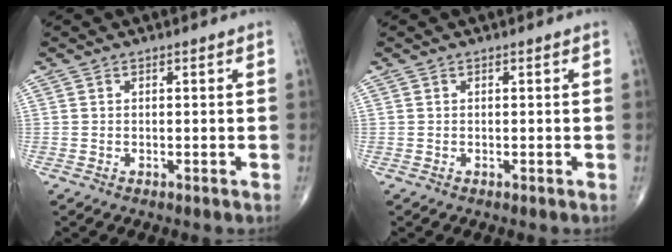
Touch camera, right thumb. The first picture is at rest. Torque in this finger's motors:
{"motor_torque": [-0.06, 0.06, 0.00, 0.00, 0.00]}